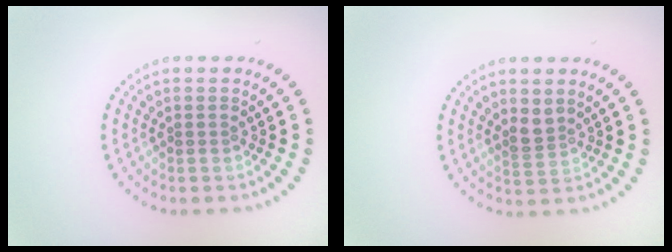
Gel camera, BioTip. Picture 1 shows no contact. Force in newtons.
{"total": 1.6, "press": 1.3, "slide": 1.0}